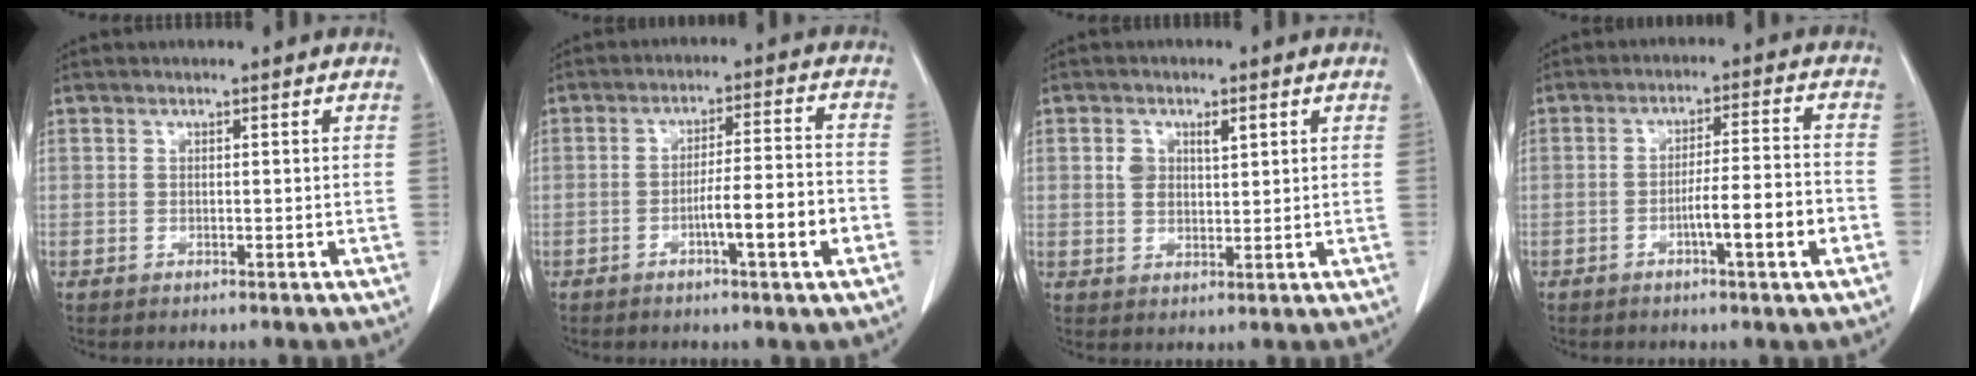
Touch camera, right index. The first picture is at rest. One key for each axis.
{"total": 8.4, "fx": -3.1, "fy": 0.2, "fz": 7.8, "tx": -0.121, "ty": 0.008, "tz": -0.049}
{"total": 4.2, "fx": 1.4, "fy": 2.5, "fz": 3.1, "tx": -0.056, "ty": 0.008, "tz": 0.028}
{"total": 6.9, "fx": -2.5, "fy": 0.1, "fz": 6.4, "tx": -0.099, "ty": 0.006, "tz": -0.039}